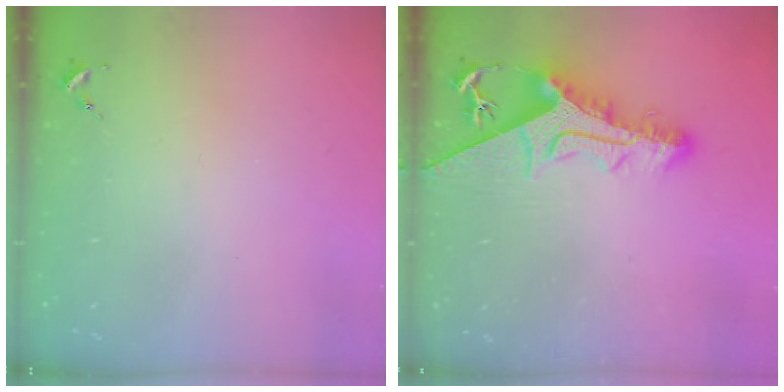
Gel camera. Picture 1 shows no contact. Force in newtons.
{"total": 14.4, "press": 14.3, "slide": 1.4}